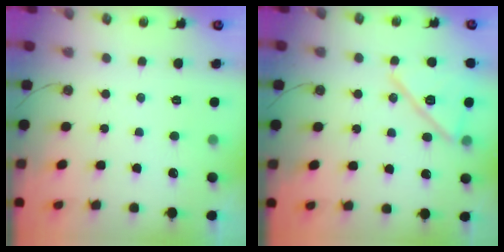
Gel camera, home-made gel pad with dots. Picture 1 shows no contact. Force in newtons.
{"total": 14.7, "press": 14.7, "slide": 0.1}